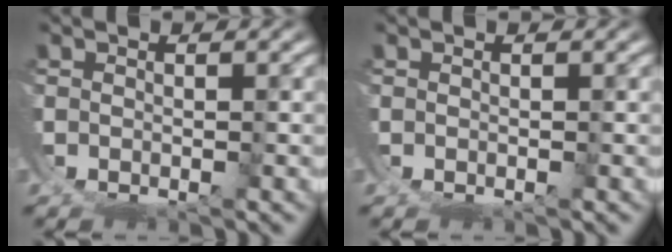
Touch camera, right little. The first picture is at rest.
{"total": 0.0}